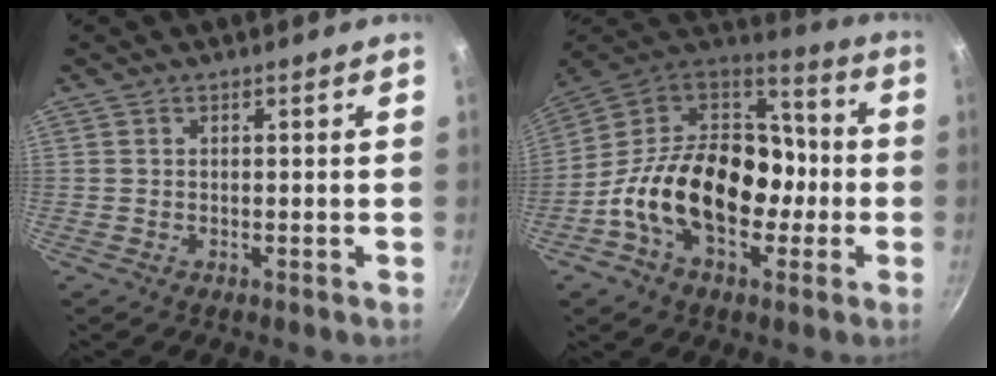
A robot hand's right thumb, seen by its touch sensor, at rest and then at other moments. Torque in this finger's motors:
{"motor_torque": [1.48, 2.94, 1.41, -1.36, 0.23]}